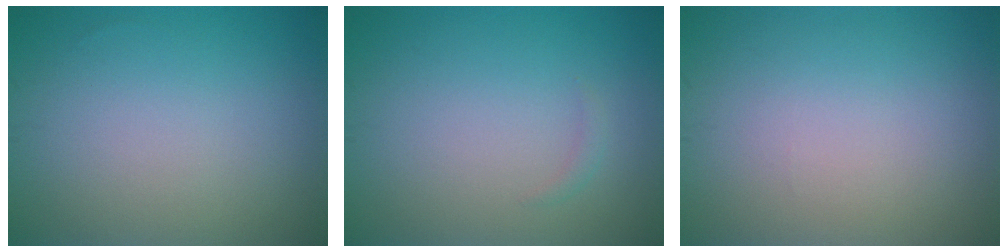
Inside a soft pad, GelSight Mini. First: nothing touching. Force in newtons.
{"total": 0.6, "press": 0.6, "slide": 0.0}
{"total": 0.0}